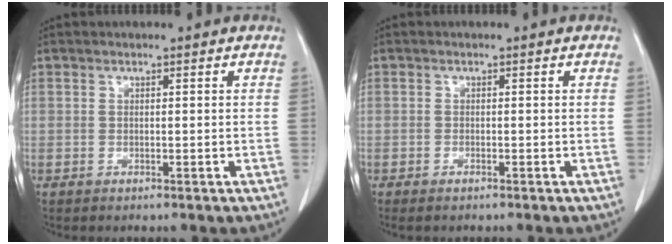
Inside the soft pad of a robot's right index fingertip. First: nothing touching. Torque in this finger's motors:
{"motor_torque": [0.17, -0.13, 0.02, 0.00]}